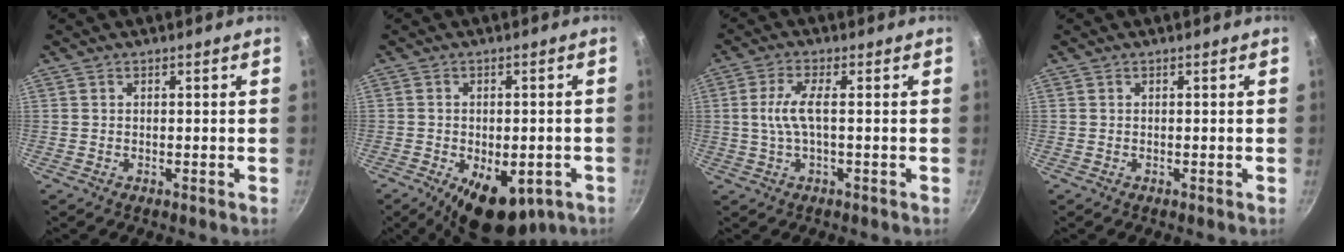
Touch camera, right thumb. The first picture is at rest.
{"total": 12.3, "force": [-5.2, 6.6, 9.0], "torque": [-0.095, 0.005, -0.059]}
{"total": 5.6, "force": [0.0, 1.5, 5.4], "torque": [-0.125, 0.011, -0.001]}
{"total": 0.0}